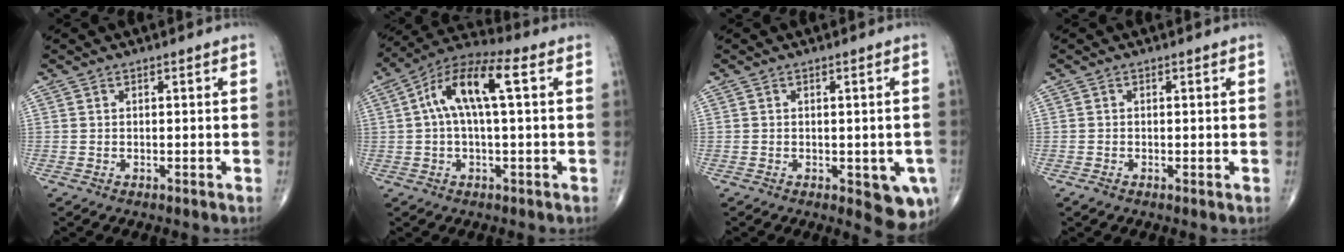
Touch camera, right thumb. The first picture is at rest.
{"total": 12.0, "force": [2.3, 4.0, 11.1], "torque": [-0.225, 0.040, 0.033]}
{"total": 7.1, "force": [-2.2, 3.0, 6.0], "torque": [-0.047, -0.008, -0.022]}
{"total": 1.1, "force": [-0.4, 0.4, 0.9], "torque": [-0.019, -0.004, -0.011]}